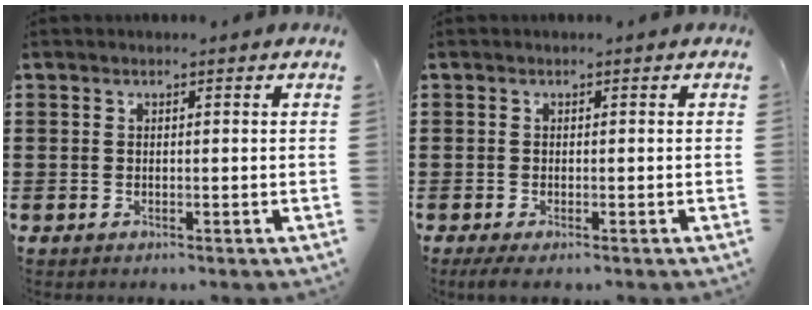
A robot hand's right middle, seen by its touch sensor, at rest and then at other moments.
{"total": 0.8, "force": [-0.6, 0.0, 0.5], "torque": [-0.011, -0.007, -0.010]}